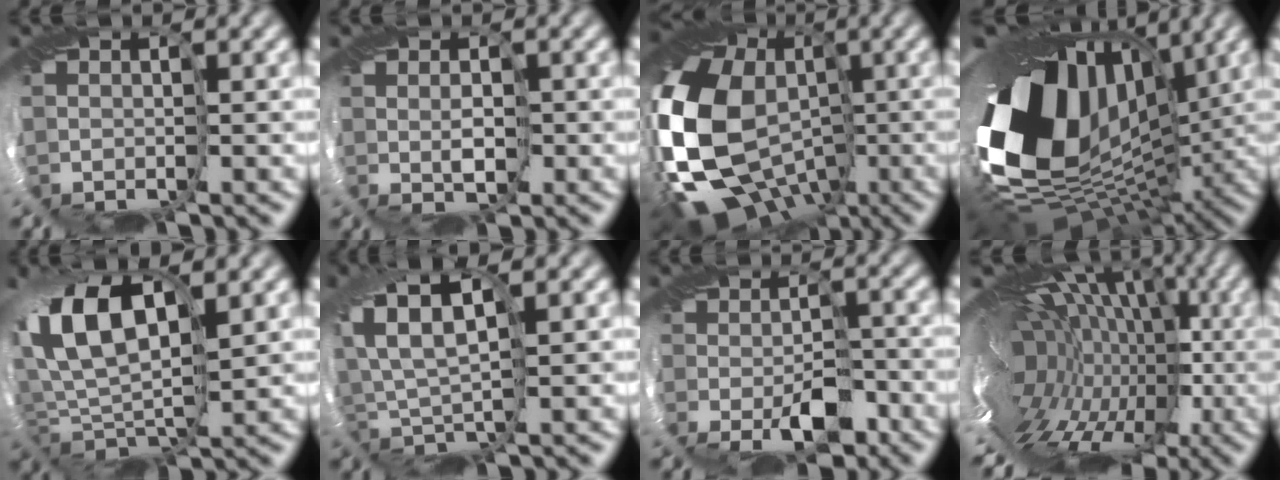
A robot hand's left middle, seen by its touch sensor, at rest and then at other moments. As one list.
[{"total": 0.9, "force": [-0.2, 0.2, 0.9], "torque": [-0.012, -0.002, -0.002]}, {"total": 16.5, "force": [-4.6, 11.4, 11.0], "torque": [-0.239, 0.000, -0.097]}, {"total": 16.6, "force": [1.4, 11.1, 12.3], "torque": [-0.241, -0.043, 0.029]}, {"total": 9.5, "force": [1.9, 4.7, 8.1], "torque": [-0.159, 0.007, 0.026]}, {"total": 5.8, "force": [1.4, 2.1, 5.2], "torque": [-0.102, 0.014, 0.017]}, {"total": 2.0, "force": [-1.7, 0.4, 0.9], "torque": [-0.005, -0.004, -0.029]}, {"total": 17.1, "force": [-2.0, 11.4, 12.7], "torque": [-0.126, 0.016, -0.045]}]